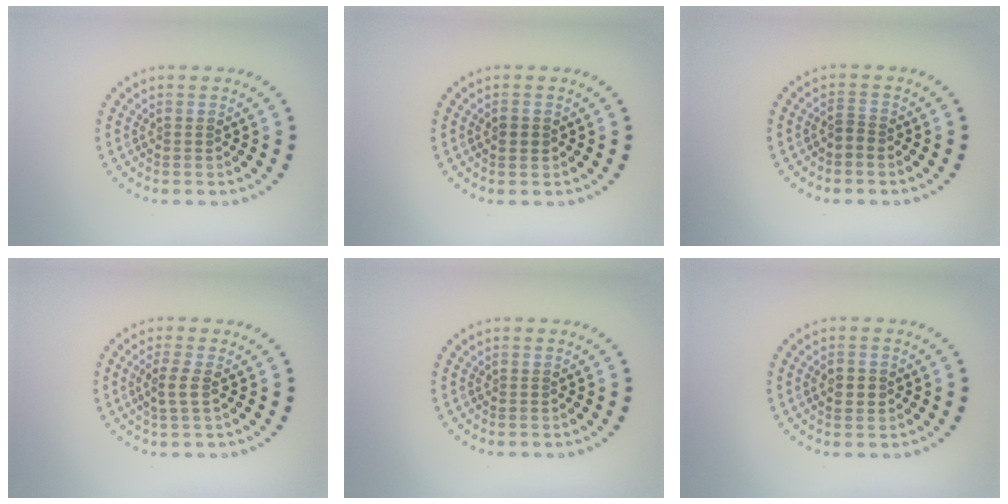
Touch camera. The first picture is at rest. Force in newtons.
{"total": 1.0, "press": 1.0, "slide": 0.0}
{"total": 1.2, "press": 1.0, "slide": 0.7}
{"total": 1.8, "press": 1.6, "slide": 0.7}
{"total": 0.0}
{"total": 2.1, "press": 2.1, "slide": 0.1}